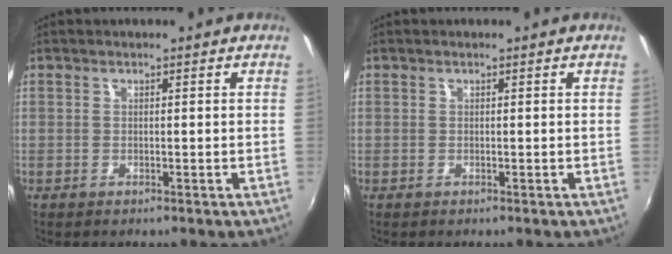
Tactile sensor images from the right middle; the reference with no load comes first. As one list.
[{"total": 0.0}]